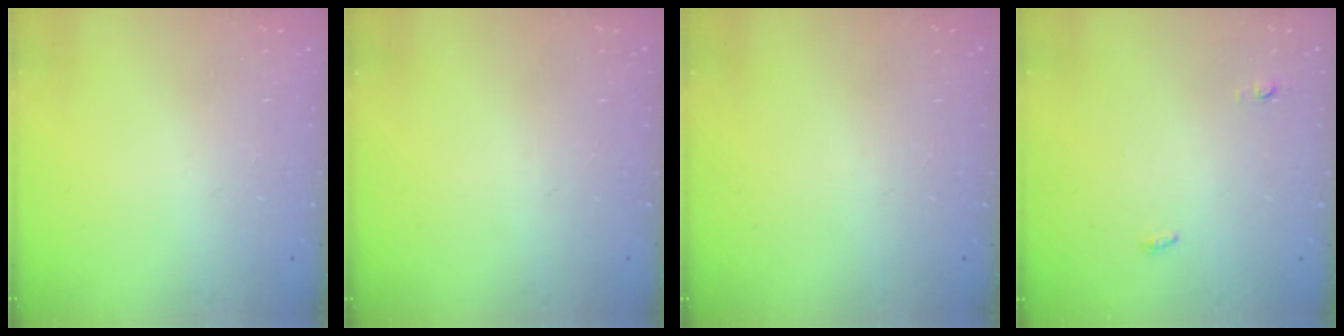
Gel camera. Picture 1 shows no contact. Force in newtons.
{"total": 0.0}
{"total": 0.0}
{"total": 7.3, "press": 3.8, "slide": 6.3}